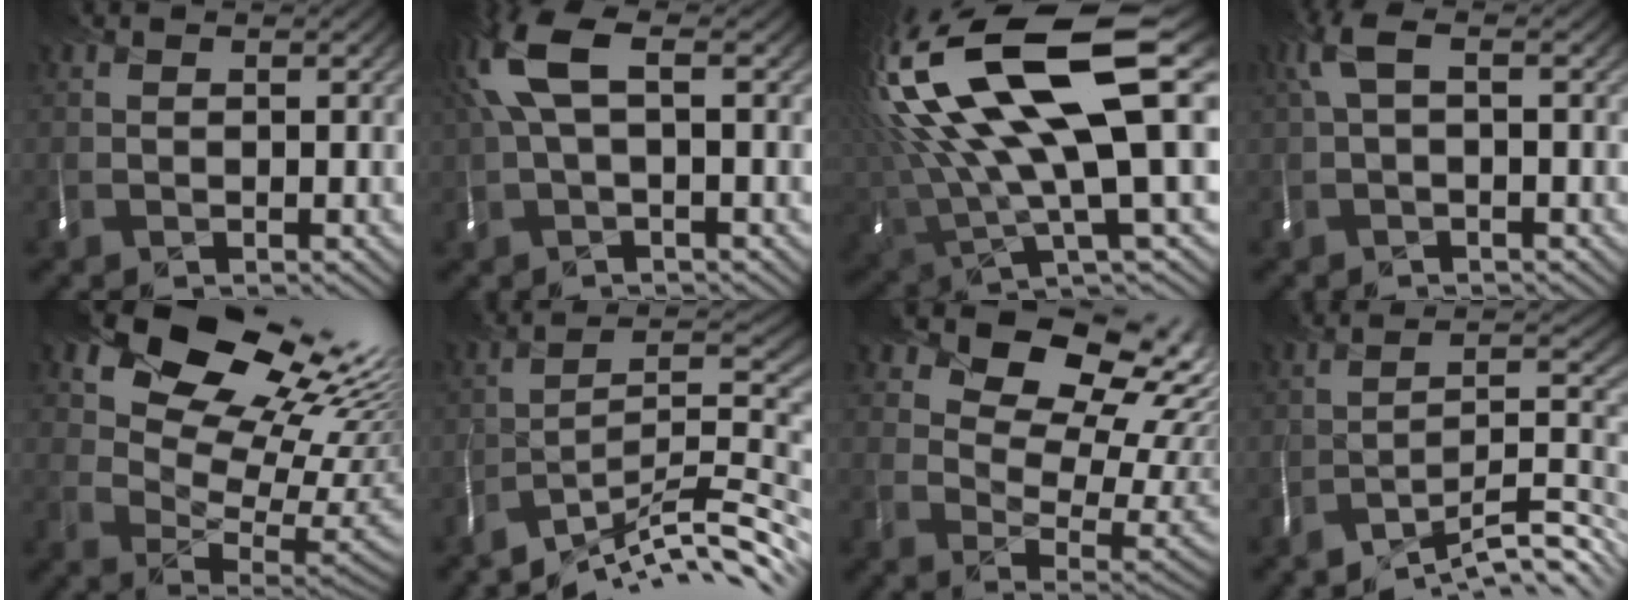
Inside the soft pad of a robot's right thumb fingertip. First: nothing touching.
{"total": 6.1, "force": [1.6, 2.2, 5.4], "torque": [-0.139, 0.013, 0.026]}
{"total": 17.9, "force": [4.7, 5.6, 16.4], "torque": [-0.331, -0.012, 0.094]}
{"total": 2.2, "force": [0.3, 0.4, 2.1], "torque": [-0.055, 0.004, 0.003]}
{"total": 14.8, "force": [6.8, 8.7, 9.9], "torque": [-0.136, 0.023, 0.113]}
{"total": 10.9, "force": [-8.5, 1.1, 6.8], "torque": [-0.090, 0.012, -0.153]}
{"total": 13.0, "force": [7.4, 7.4, 7.7], "torque": [-0.123, 0.013, 0.108]}
{"total": 9.4, "force": [-8.0, 0.4, 5.0], "torque": [-0.061, 0.008, -0.141]}